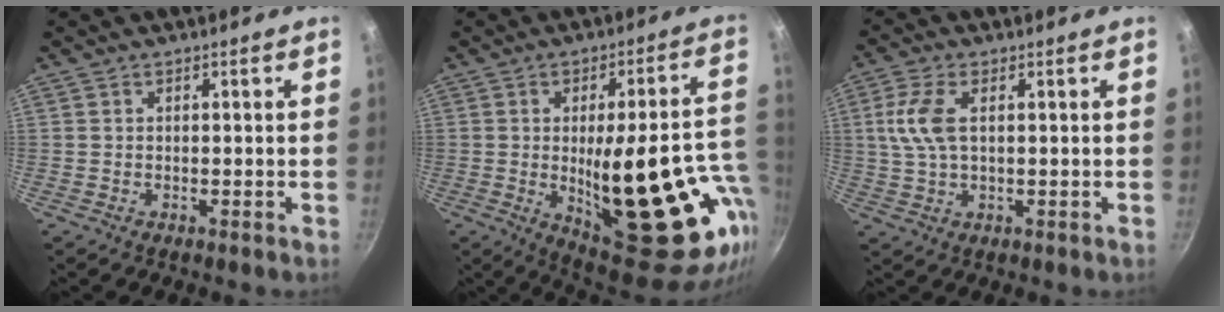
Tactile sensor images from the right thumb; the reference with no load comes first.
{"total": 29.3, "force": [-5.1, 10.4, 27.0], "torque": [-0.331, -0.008, -0.042]}
{"total": 7.1, "force": [1.4, 3.5, 6.1], "torque": [-0.132, 0.008, 0.026]}